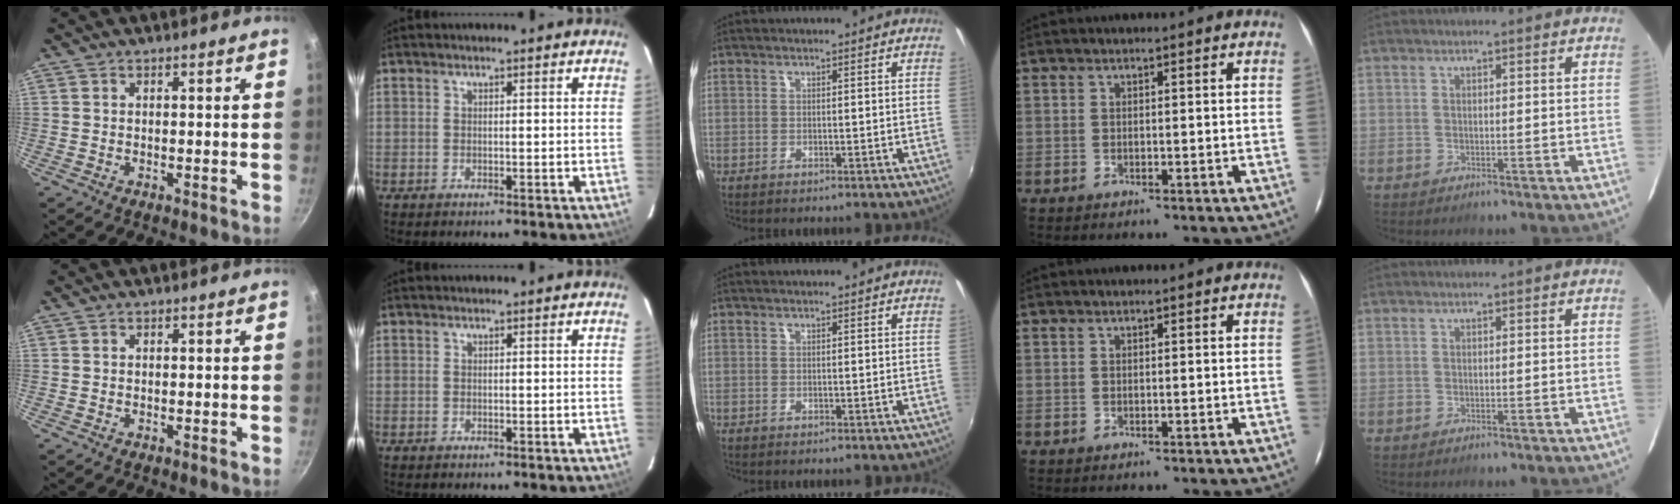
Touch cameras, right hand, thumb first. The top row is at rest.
{}